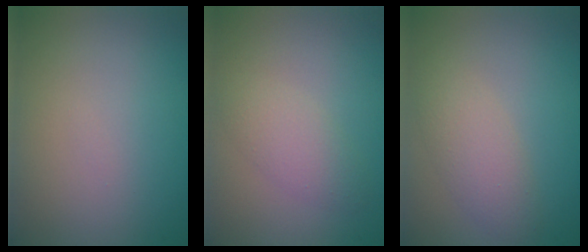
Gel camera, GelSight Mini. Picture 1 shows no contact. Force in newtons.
{"total": 2.2, "press": 2.2, "slide": 0.2}
{"total": 2.8, "press": 2.8, "slide": 0.1}